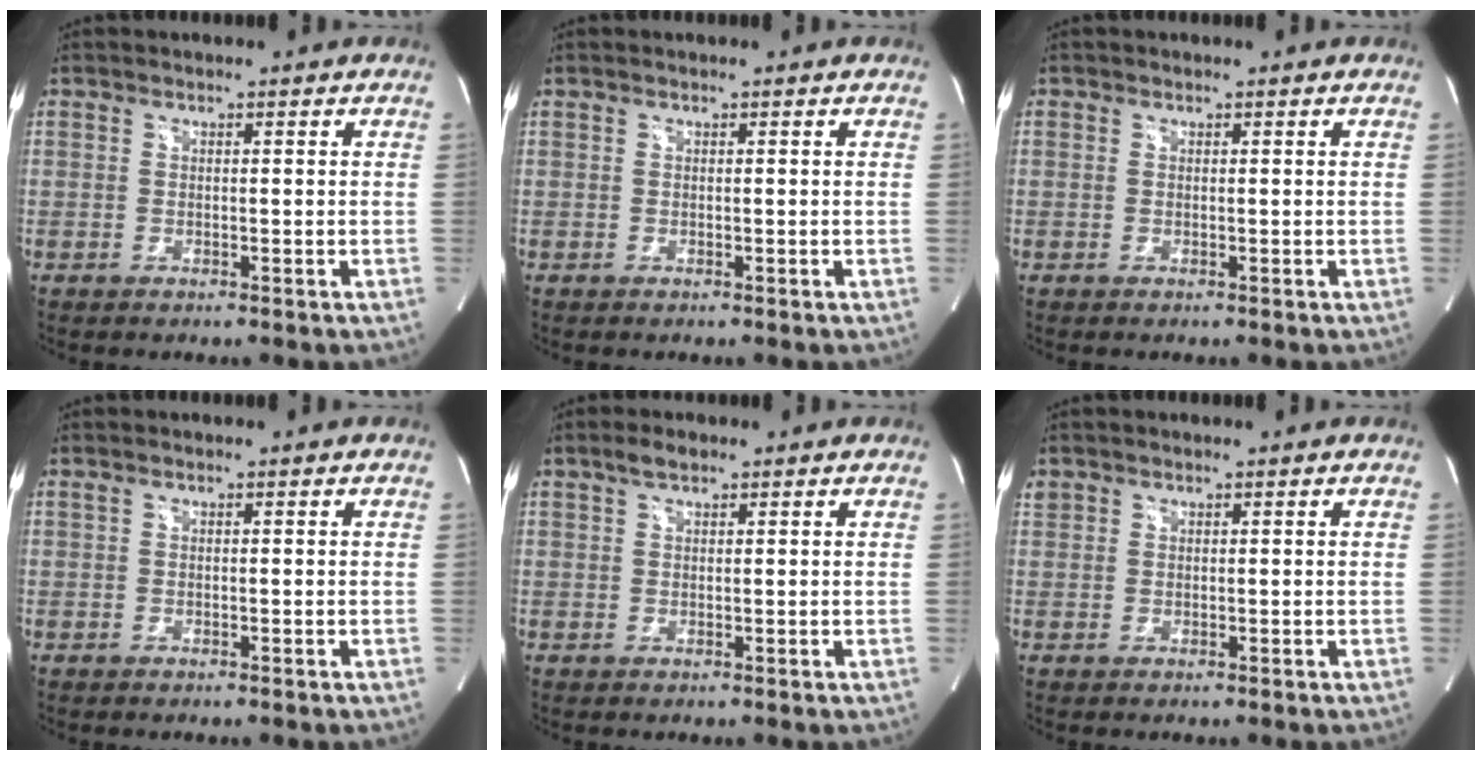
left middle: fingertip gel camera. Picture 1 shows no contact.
{"total": 0.0}
{"total": 0.0}
{"total": 0.0}
{"total": 2.2, "force": [1.6, 0.8, 1.3], "torque": [-0.030, 0.008, 0.030]}
{"total": 1.5, "force": [1.0, 1.1, 0.2], "torque": [-0.001, 0.013, 0.019]}